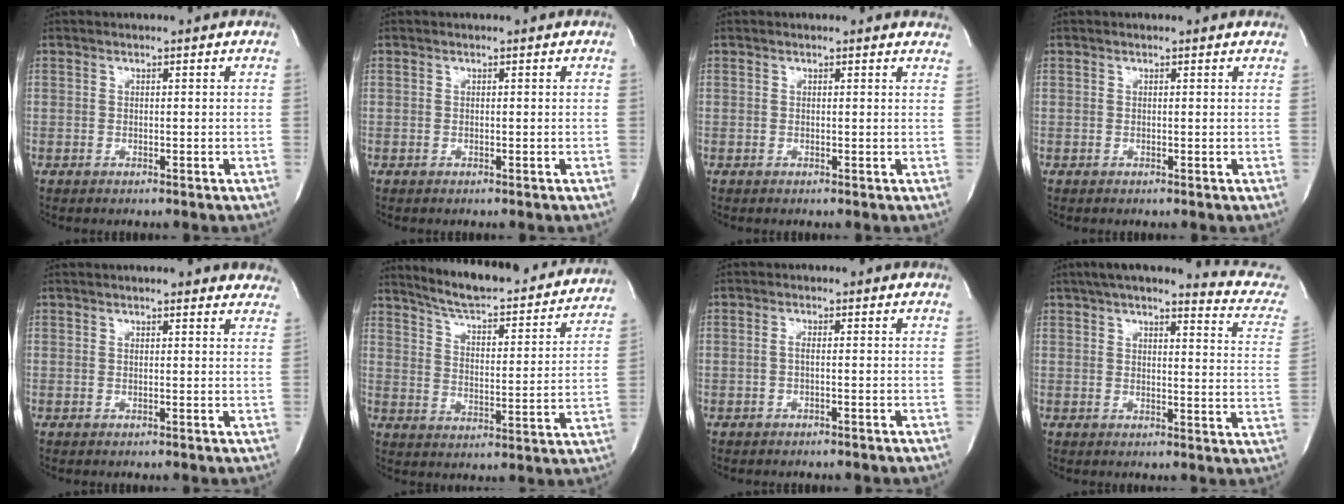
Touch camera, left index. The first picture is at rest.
{"total": 0.0}
{"total": 2.3, "force": [2.2, 0.6, 0.2], "torque": [-0.006, -0.009, 0.004]}
{"total": 0.7, "force": [0.7, 0.2, 0.1], "torque": [-0.006, -0.003, 0.001]}
{"total": 6.2, "force": [5.5, 1.4, 2.5], "torque": [-0.022, 0.005, 0.049]}
{"total": 23.7, "force": [21.7, 3.7, 8.9], "torque": [-0.127, -0.037, 0.279]}
{"total": 1.3, "force": [-0.6, 0.0, 1.1], "torque": [-0.024, 0.002, -0.010]}
{"total": 15.7, "force": [13.8, 2.2, 7.1], "torque": [-0.080, -0.031, 0.148]}